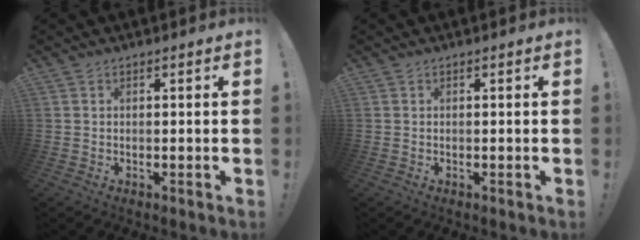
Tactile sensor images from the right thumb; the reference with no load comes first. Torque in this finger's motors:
{"motor_torque": [0.00, 0.00, 0.00, 0.00, 0.00]}